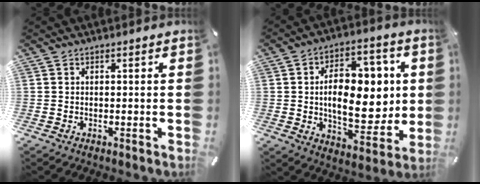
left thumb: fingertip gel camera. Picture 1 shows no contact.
{"total": 18.2, "force": [1.8, 11.0, 14.4], "torque": [-0.206, -0.003, 0.031]}